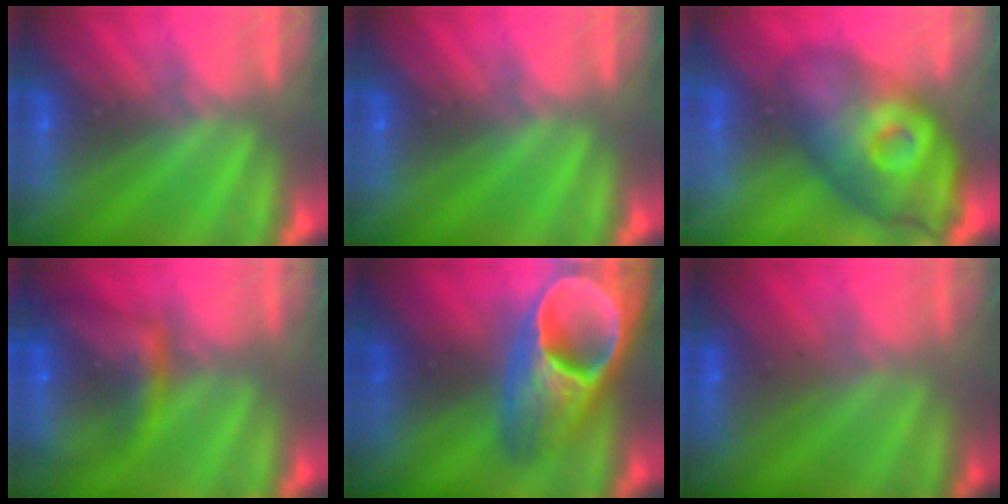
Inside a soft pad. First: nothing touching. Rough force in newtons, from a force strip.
{"total": 0.0}
{"total": 4.0}
{"total": 7.4}
{"total": 9.4}
{"total": 2.4}